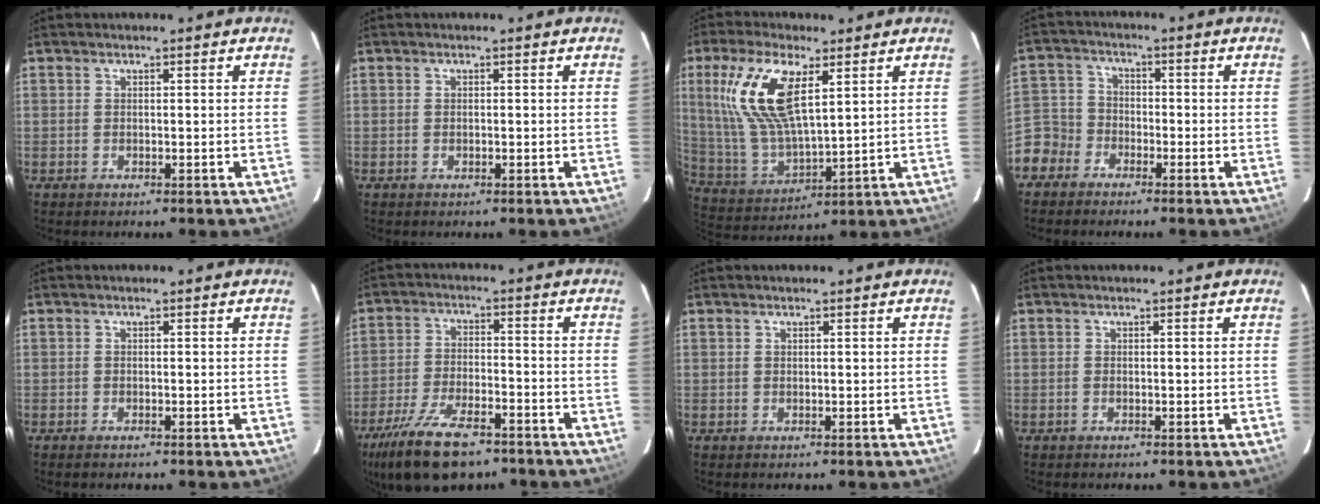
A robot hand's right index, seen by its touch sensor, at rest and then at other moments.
{"total": 0.0}
{"total": 16.5, "force": [6.5, 6.3, 13.8], "torque": [-0.282, 0.009, 0.140]}
{"total": 6.5, "force": [-4.1, 5.0, 0.7], "torque": [-0.021, 0.023, -0.091]}
{"total": 0.6, "force": [-0.5, 0.2, 0.2], "torque": [-0.003, -0.002, -0.011]}
{"total": 15.8, "force": [-11.3, 6.2, 9.1], "torque": [-0.201, -0.029, -0.196]}
{"total": 0.0}
{"total": 0.0}